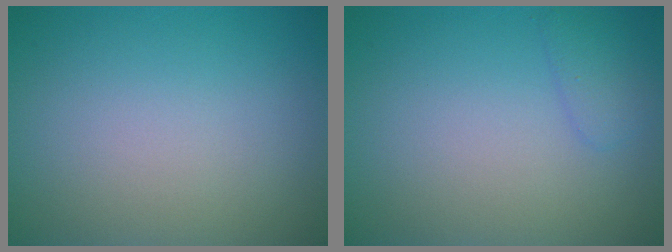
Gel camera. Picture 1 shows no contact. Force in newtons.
{"total": 1.3, "press": 1.3, "slide": 0.1}